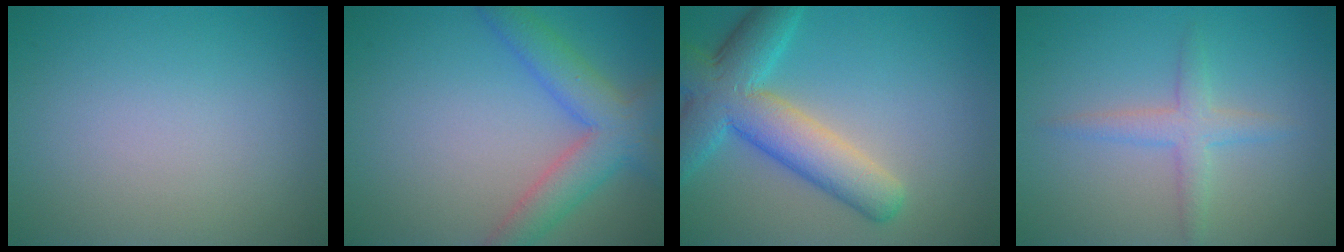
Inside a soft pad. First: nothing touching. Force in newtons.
{"total": 5.4, "press": 5.4, "slide": 0.2}
{"total": 7.8, "press": 7.8, "slide": 0.3}
{"total": 2.4, "press": 2.4, "slide": 0.0}